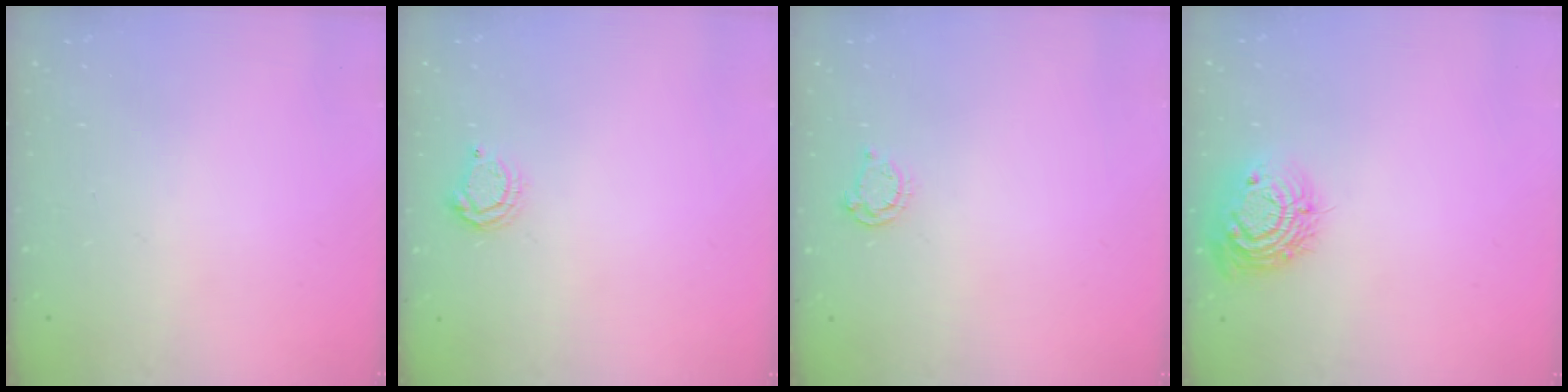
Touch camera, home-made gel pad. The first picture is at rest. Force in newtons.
{"total": 5.2, "press": 5.2, "slide": 0.7}
{"total": 4.3, "press": 4.2, "slide": 0.6}
{"total": 12.2, "press": 12.1, "slide": 0.8}